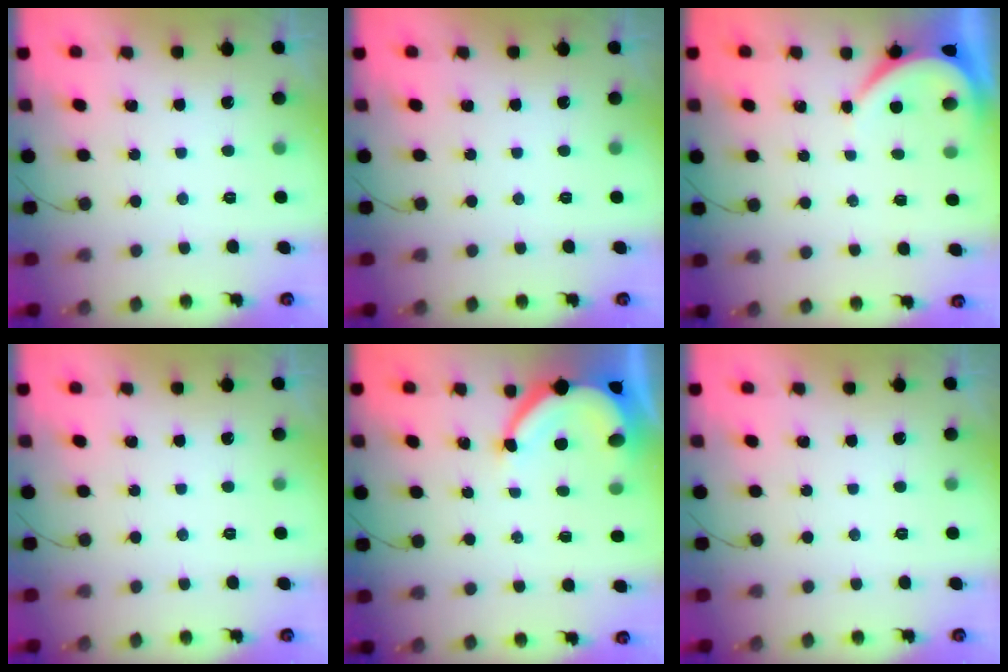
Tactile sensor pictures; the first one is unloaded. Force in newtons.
{"total": 0.0}
{"total": 3.9, "press": 3.8, "slide": 0.5}
{"total": 0.0}
{"total": 7.5, "press": 7.4, "slide": 0.9}
{"total": 0.0}